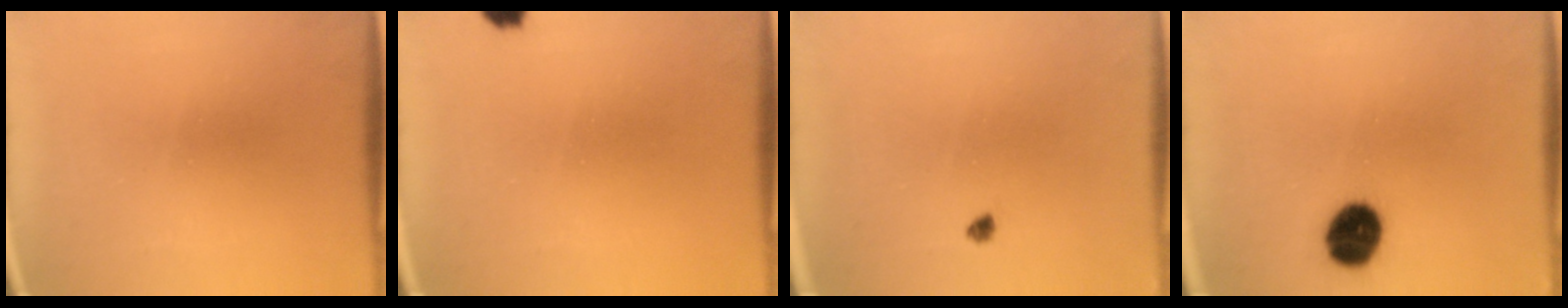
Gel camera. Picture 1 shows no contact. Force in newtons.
{"total": 2.7}
{"total": 0.9}
{"total": 9.4}